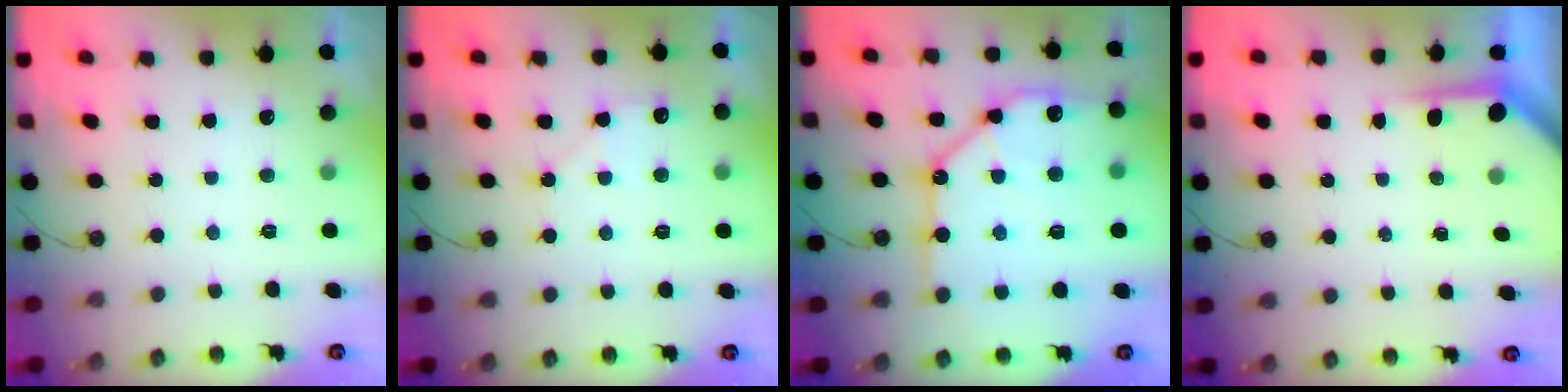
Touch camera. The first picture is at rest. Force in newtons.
{"total": 5.4, "press": 5.4, "slide": 0.8}
{"total": 18.5, "press": 18.4, "slide": 2.2}
{"total": 4.0, "press": 3.9, "slide": 0.4}